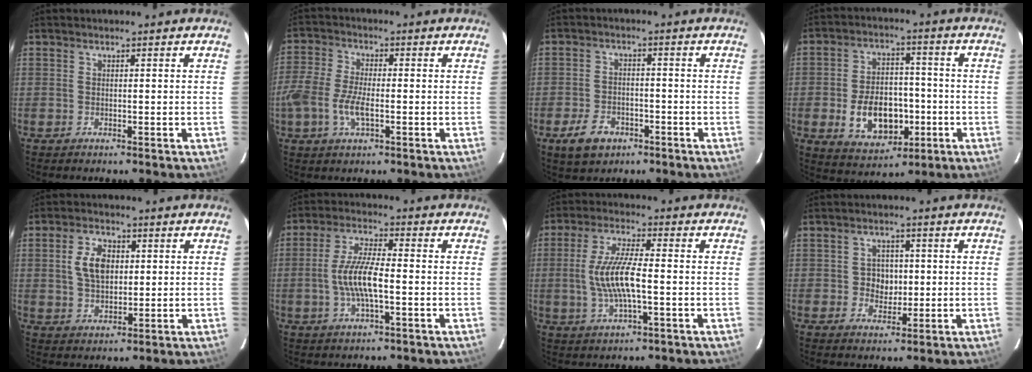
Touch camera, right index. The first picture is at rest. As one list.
[{"total": 8.3, "force": [-2.7, 3.5, 7.0], "torque": [-0.158, -0.004, -0.056]}, {"total": 6.9, "force": [-4.0, 4.6, 3.4], "torque": [-0.087, 0.004, -0.062]}, {"total": 12.6, "force": [-3.4, 8.5, 8.7], "torque": [-0.176, 0.011, -0.036]}, {"total": 7.1, "force": [1.5, 4.5, 5.4], "torque": [-0.103, 0.012, 0.032]}, {"total": 8.6, "force": [-1.5, 2.1, 8.2], "torque": [-0.163, 0.003, -0.030]}, {"total": 9.9, "force": [-1.0, 2.5, 9.5], "torque": [-0.188, -0.002, -0.019]}, {"total": 4.2, "force": [-0.1, 3.8, 1.7], "torque": [-0.030, 0.010, 0.003]}]